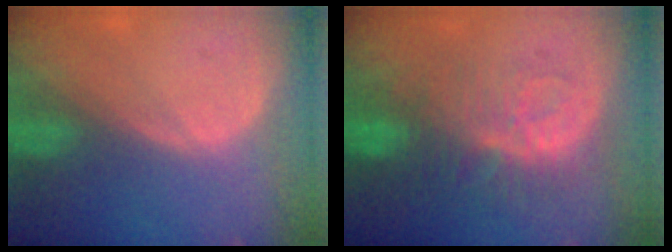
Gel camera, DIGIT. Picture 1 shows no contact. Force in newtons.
{"total": 9.6, "press": 9.1, "slide": 2.9}